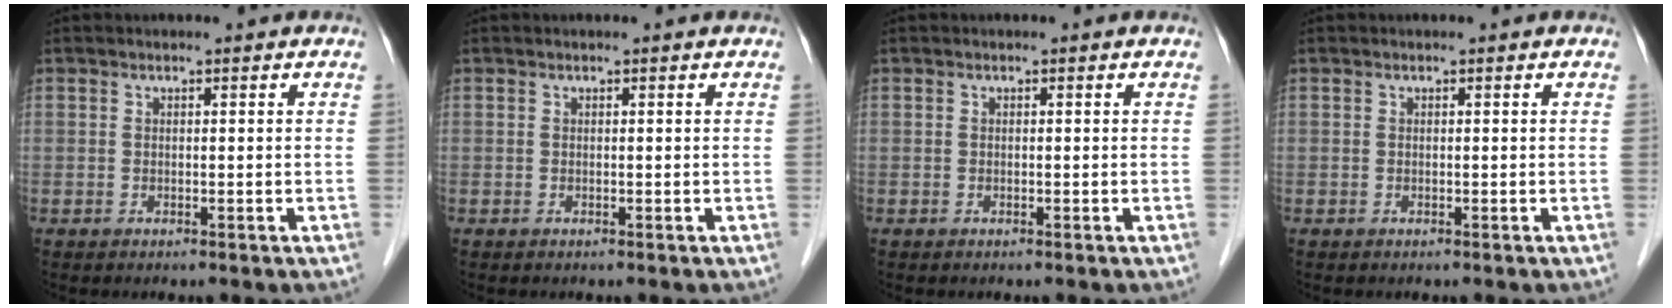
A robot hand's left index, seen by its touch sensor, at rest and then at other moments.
{"total": 0.0}
{"total": 0.0}
{"total": 0.0}